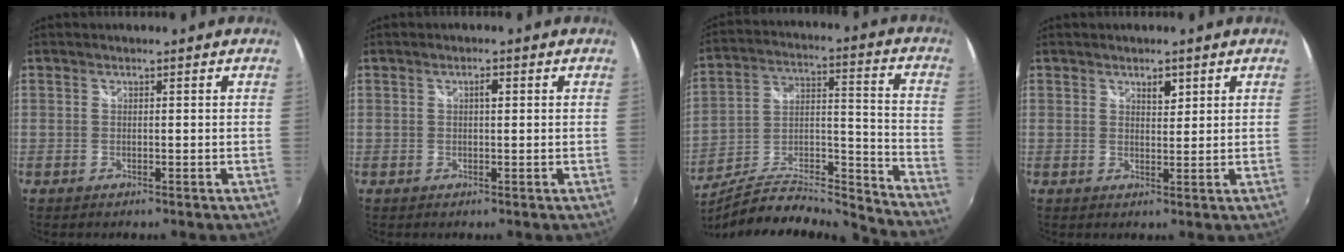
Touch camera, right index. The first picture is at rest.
{"total": 1.4, "force": [0.4, 0.5, 1.2], "torque": [-0.020, 0.004, 0.004]}
{"total": 17.8, "force": [-16.3, 0.5, 7.1], "torque": [-0.107, -0.010, -0.274]}
{"total": 2.3, "force": [1.4, 1.1, 1.4], "torque": [-0.018, 0.003, 0.022]}